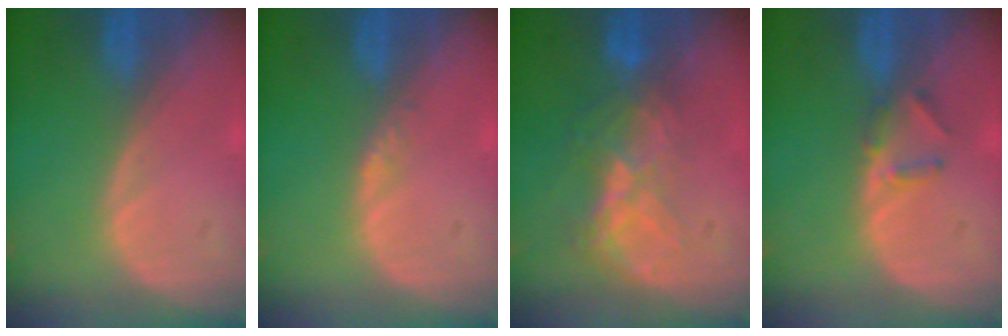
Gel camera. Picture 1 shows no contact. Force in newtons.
{"total": 0.8, "press": 0.8, "slide": 0.1}
{"total": 6.7, "press": 5.9, "slide": 3.2}
{"total": 2.3, "press": 2.1, "slide": 0.9}